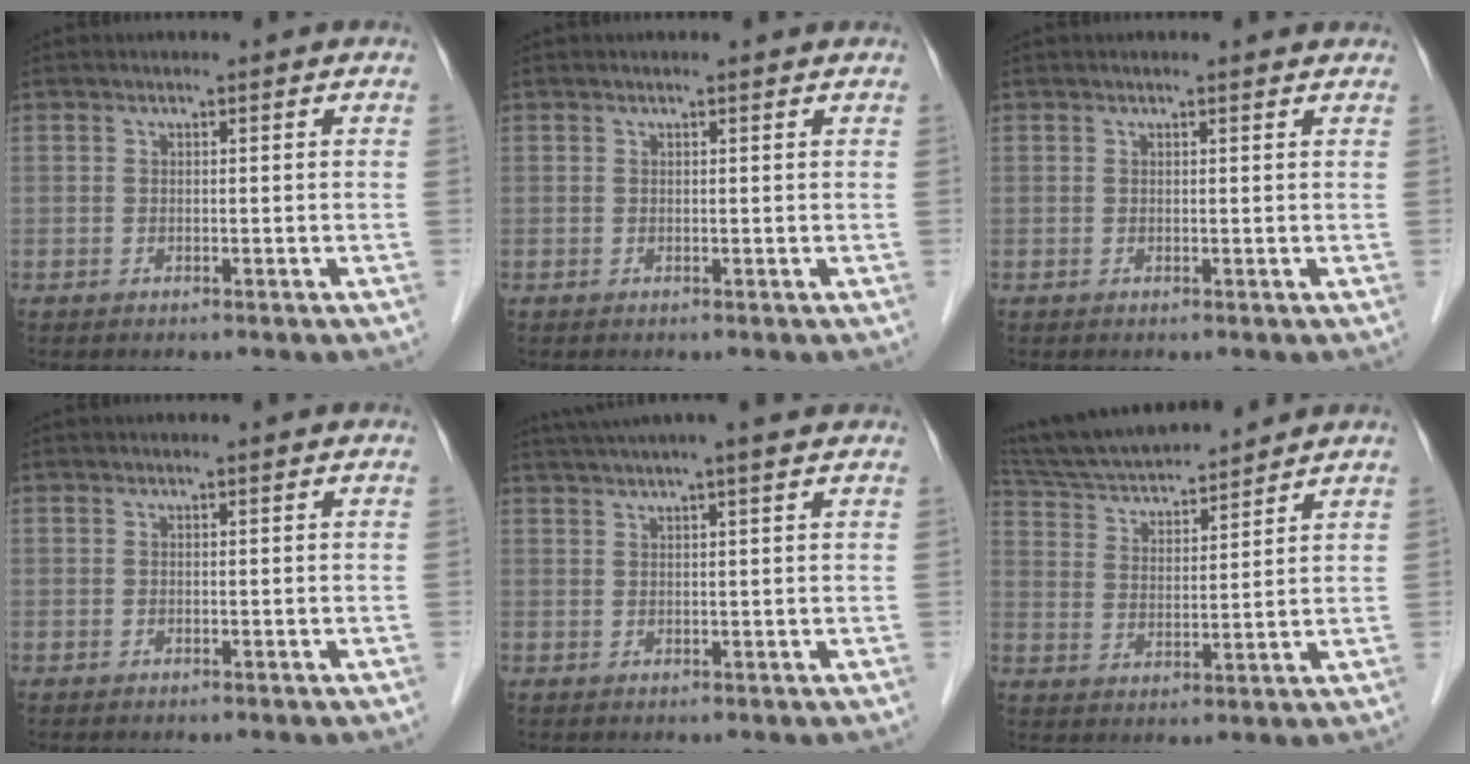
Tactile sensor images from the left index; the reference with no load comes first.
{"total": 0.8, "force": [0.7, 0.0, 0.3], "torque": [-0.013, 0.002, 0.009]}
{"total": 1.7, "force": [1.6, 0.2, 0.5], "torque": [-0.013, 0.004, 0.013]}
{"total": 0.0}
{"total": 9.7, "force": [8.2, -0.5, 5.2], "torque": [-0.086, 0.032, 0.105]}
{"total": 15.5, "force": [14.2, 2.0, 5.7], "torque": [-0.106, 0.024, 0.248]}